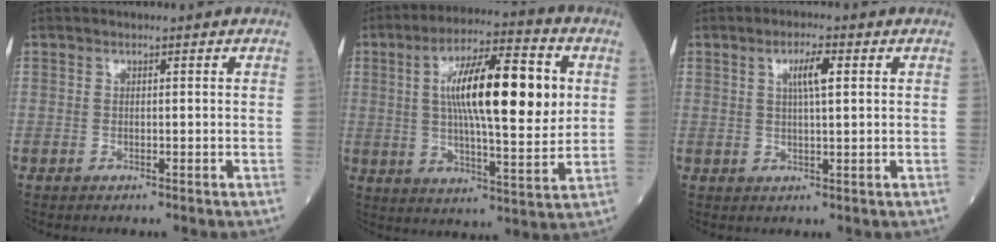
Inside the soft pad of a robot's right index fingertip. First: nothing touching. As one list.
[{"total": 17.6, "force": [3.5, 3.6, 16.9], "torque": [-0.286, 0.016, 0.053]}, {"total": 3.9, "force": [1.3, 0.5, 3.7], "torque": [-0.067, 0.004, 0.022]}]